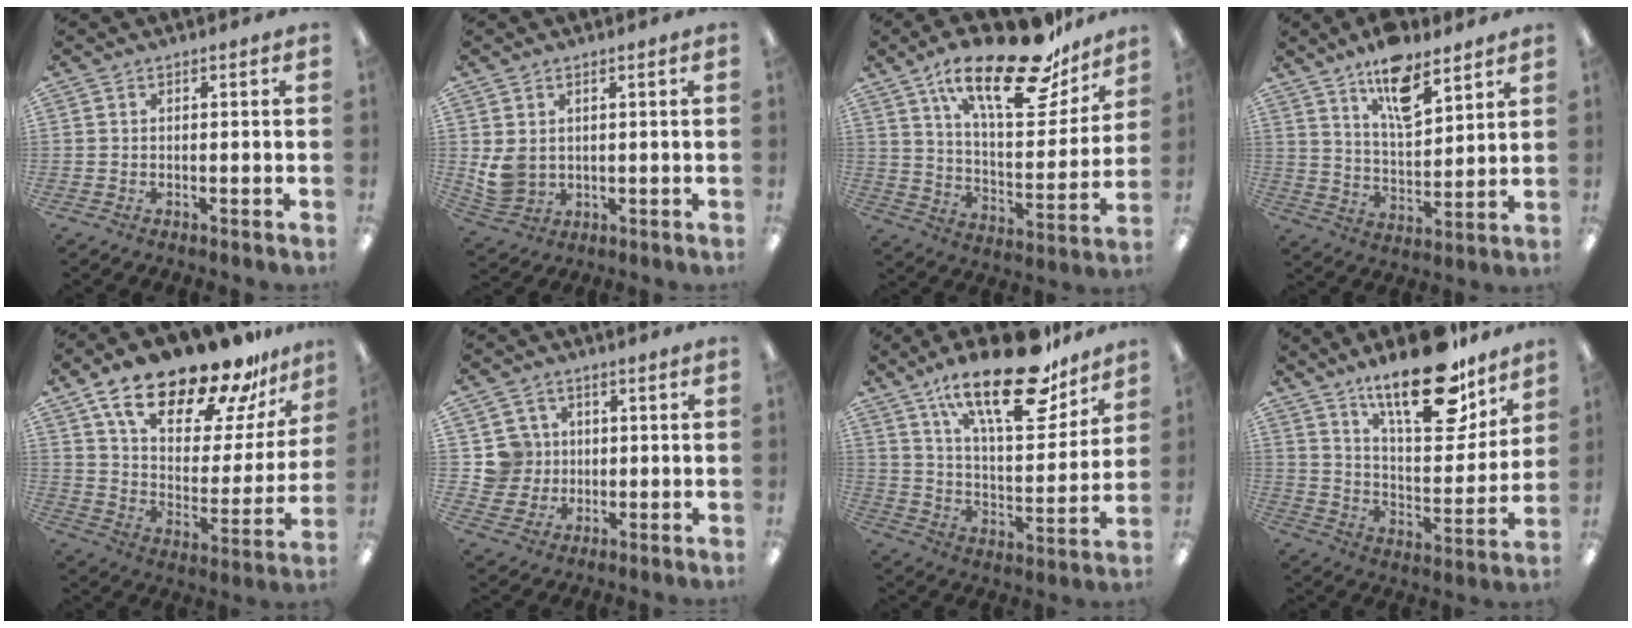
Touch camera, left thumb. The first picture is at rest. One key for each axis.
{"total": 5.4, "fx": 1.7, "fy": 4.3, "fz": 2.7, "tx": -0.059, "ty": -0.005, "tz": 0.036}
{"total": 24.6, "fx": 16.6, "fy": 8.9, "fz": 15.8, "tx": -0.241, "ty": -0.096, "tz": 0.275}
{"total": 12.9, "fx": 9.3, "fy": 5.1, "fz": 7.4, "tx": -0.118, "ty": -0.045, "tz": 0.161}
{"total": 23.3, "fx": 18.2, "fy": 8.0, "fz": 12.1, "tx": -0.198, "ty": -0.127, "tz": 0.309}
{"total": 7.2, "fx": 1.7, "fy": 6.9, "fz": 0.2, "tx": -0.012, "ty": 0.002, "tz": 0.038}
{"total": 24.9, "fx": 16.4, "fy": 9.2, "fz": 16.3, "tx": -0.250, "ty": -0.095, "tz": 0.272}
{"total": 21.9, "fx": 15.6, "fy": 7.9, "fz": 13.1, "tx": -0.201, "ty": -0.100, "tz": 0.261}